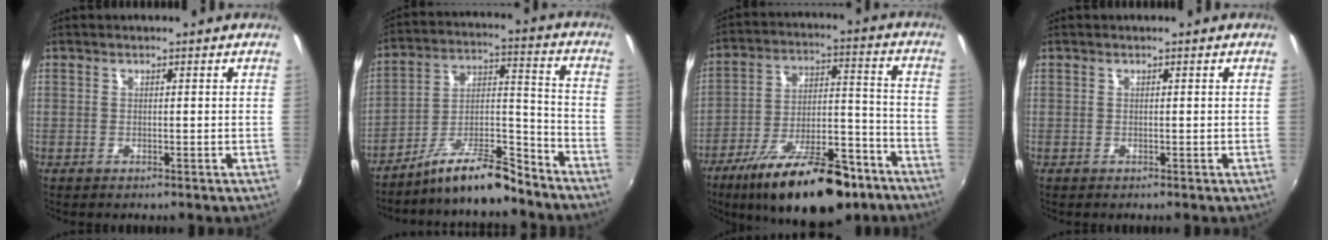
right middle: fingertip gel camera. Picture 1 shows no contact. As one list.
[{"total": 12.9, "force": [-10.9, 2.4, 6.4], "torque": [-0.115, 0.018, -0.191]}, {"total": 22.7, "force": [-15.9, 8.1, 14.1], "torque": [-0.237, -0.014, -0.237]}, {"total": 0.0}]